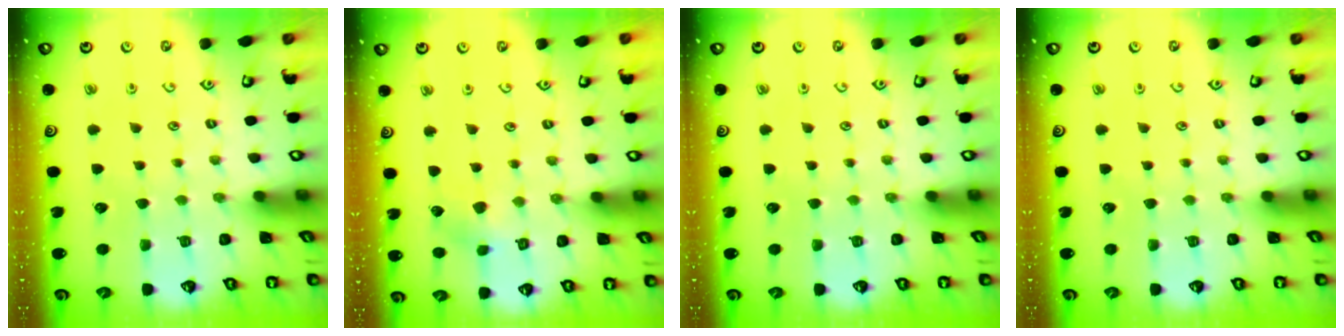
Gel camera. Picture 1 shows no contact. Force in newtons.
{"total": 3.6, "press": 3.6, "slide": 0.4}
{"total": 0.0}
{"total": 0.0}